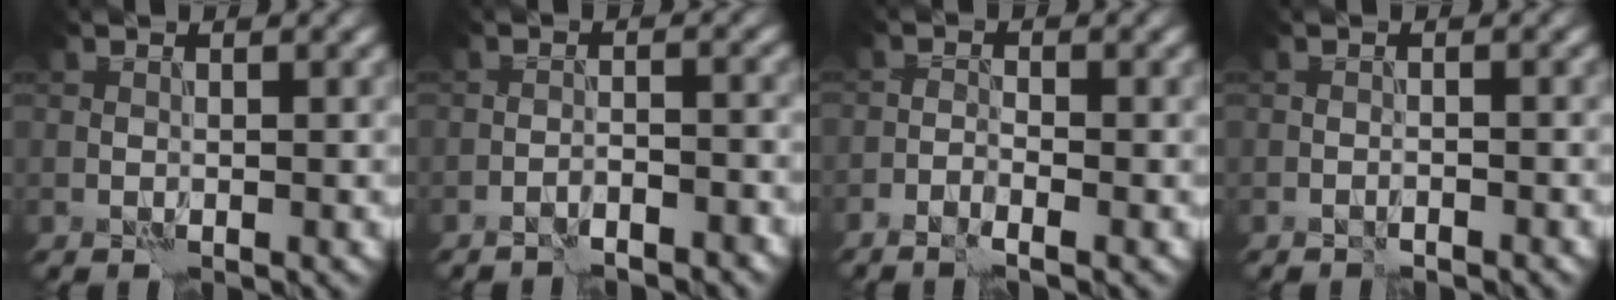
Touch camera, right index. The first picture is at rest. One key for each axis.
{"total": 2.7, "fx": -2.4, "fy": 0.4, "fz": 1.2, "tx": -0.015, "ty": 0.006, "tz": -0.041}
{"total": 1.8, "fx": -1.3, "fy": 0.3, "fz": 1.2, "tx": -0.028, "ty": -0.002, "tz": -0.032}
{"total": 0.9, "fx": -0.9, "fy": 0.2, "fz": 0.1, "tx": 0.003, "ty": 0.002, "tz": -0.018}